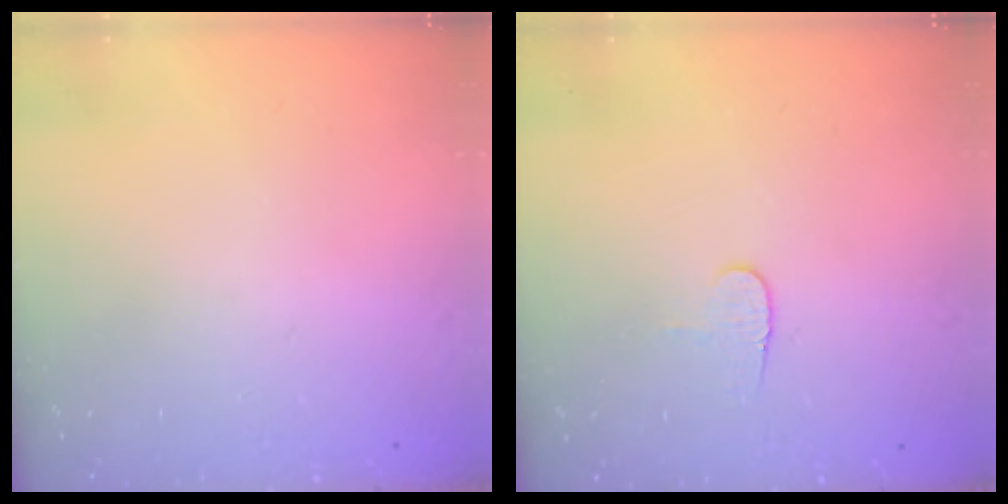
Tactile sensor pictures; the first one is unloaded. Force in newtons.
{"total": 4.5, "press": 4.5, "slide": 0.5}